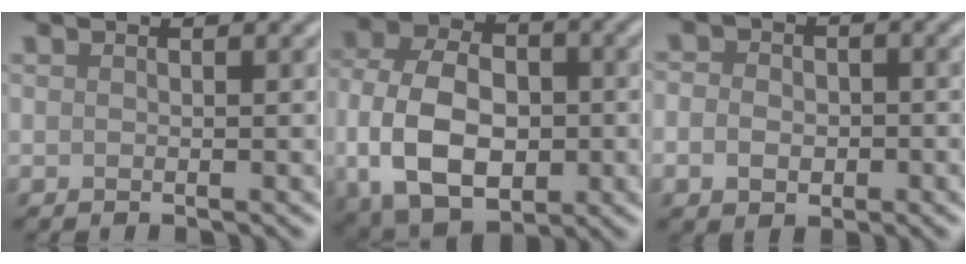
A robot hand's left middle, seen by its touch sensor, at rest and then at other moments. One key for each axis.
{"total": 11.3, "fx": -1.7, "fy": 7.8, "fz": 8.0, "tx": -0.170, "ty": -0.009, "tz": -0.036}
{"total": 3.3, "fx": -0.5, "fy": 2.8, "fz": 1.8, "tx": -0.020, "ty": 0.002, "tz": -0.020}